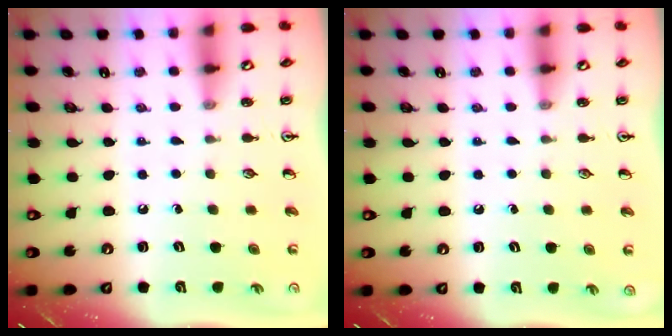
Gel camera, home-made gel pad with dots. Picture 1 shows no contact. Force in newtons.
{"total": 0.0}